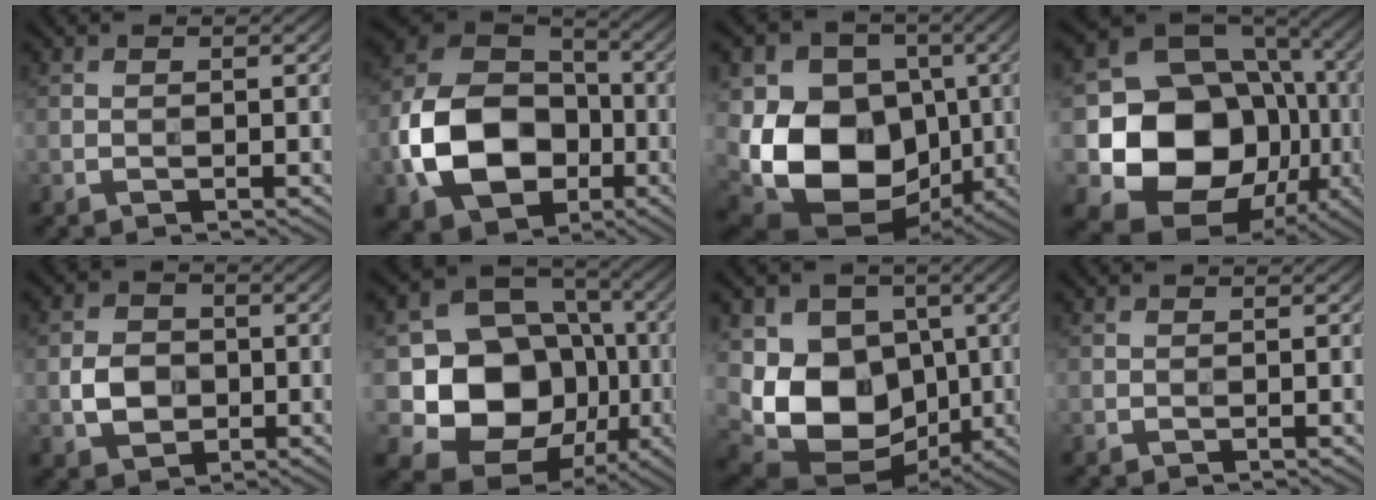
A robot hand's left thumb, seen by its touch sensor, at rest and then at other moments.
{"total": 14.4, "force": [-3.7, 10.8, 8.7], "torque": [-0.196, -0.022, -0.079]}
{"total": 16.2, "force": [-2.5, 12.7, 9.8], "torque": [-0.199, -0.032, -0.045]}
{"total": 17.4, "force": [-2.8, 14.3, 9.5], "torque": [-0.183, -0.049, -0.036]}
{"total": 4.4, "force": [-0.7, 3.6, 2.5], "torque": [-0.050, -0.003, -0.015]}
{"total": 14.8, "force": [-2.3, 12.4, 7.6], "torque": [-0.157, -0.033, -0.050]}
{"total": 13.3, "force": [-1.3, 10.3, 8.3], "torque": [-0.167, -0.031, -0.018]}
{"total": 0.0}